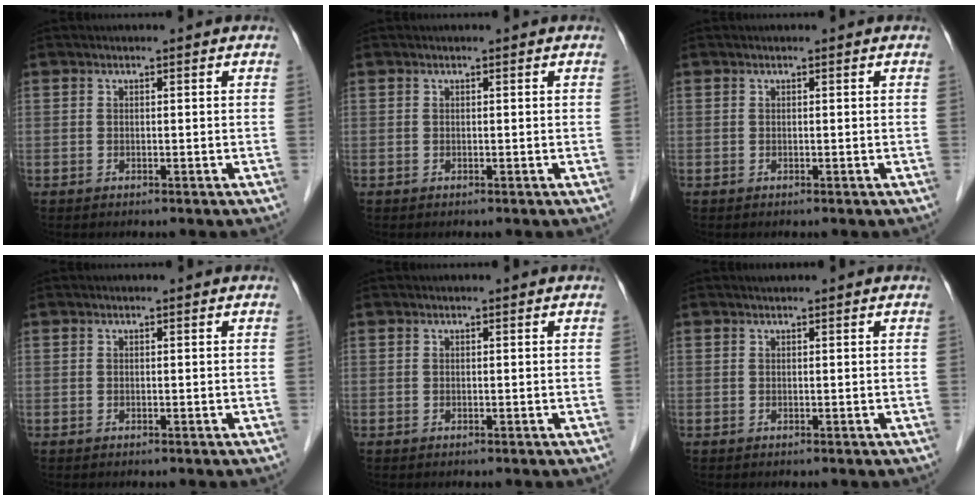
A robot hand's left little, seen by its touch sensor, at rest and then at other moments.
{"total": 0.0}
{"total": 0.0}
{"total": 0.0}
{"total": 0.0}
{"total": 0.0}